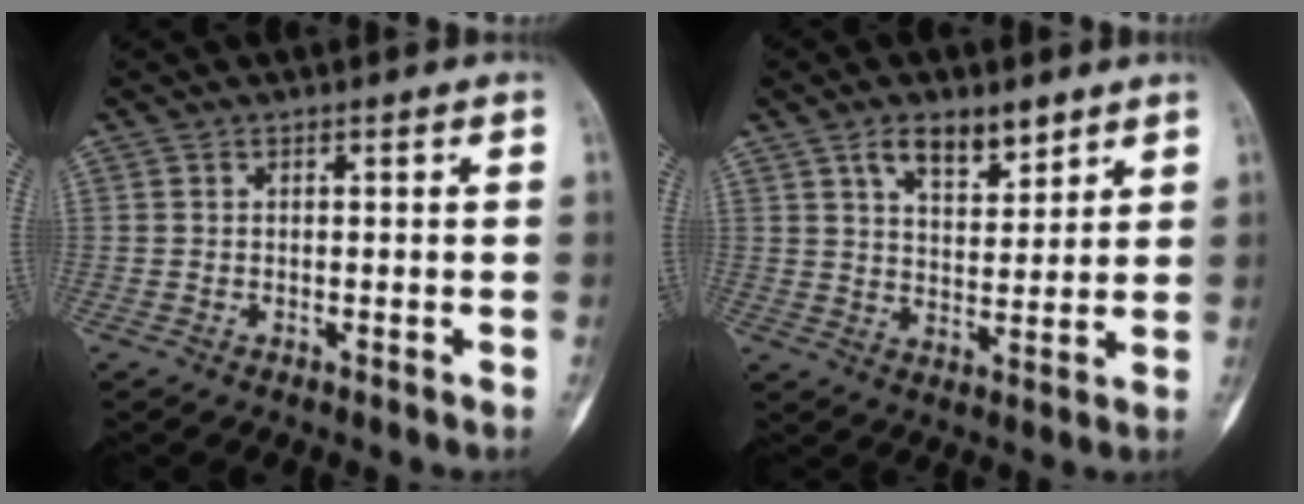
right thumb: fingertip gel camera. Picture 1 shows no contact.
{"total": 8.2, "force": [5.2, 4.0, 5.0], "torque": [-0.057, -0.033, 0.090]}